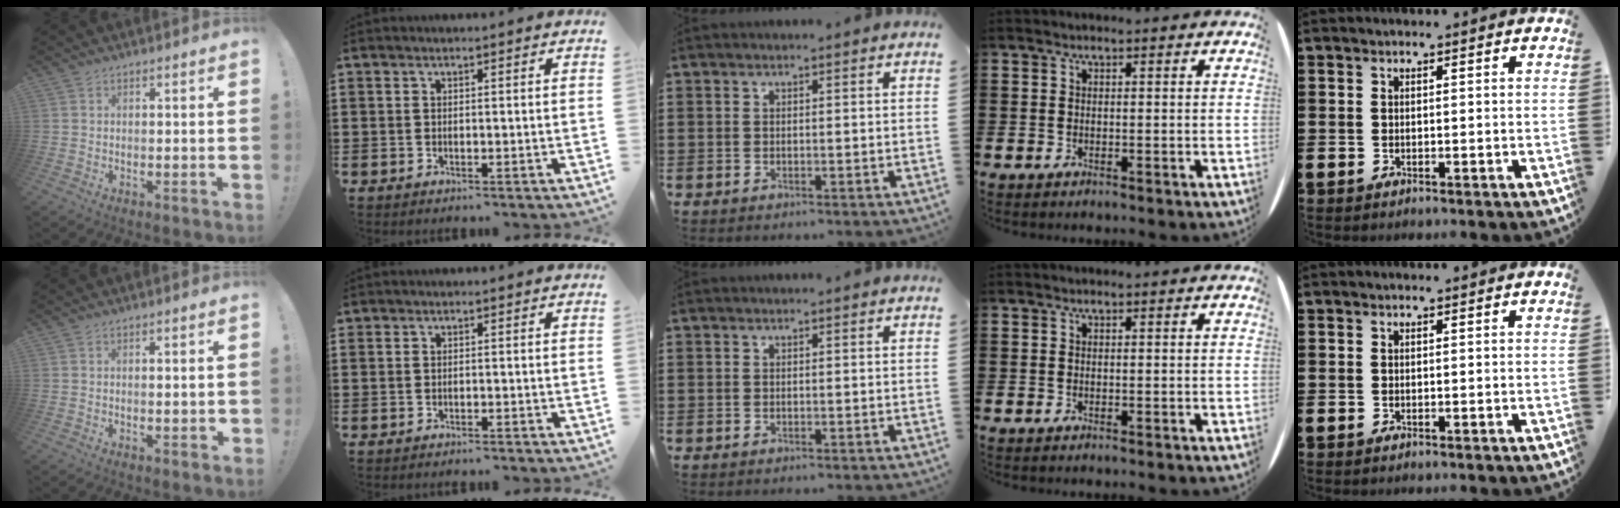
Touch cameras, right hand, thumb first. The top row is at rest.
{"thumb": {"total": 1.7, "force": [-0.2, 0.3, 1.7], "torque": [-0.024, 0.000, -0.004]}, "index": {"total": 0.5, "force": [-0.5, 0.2, -0.1], "torque": [0.002, 0.003, -0.011]}}